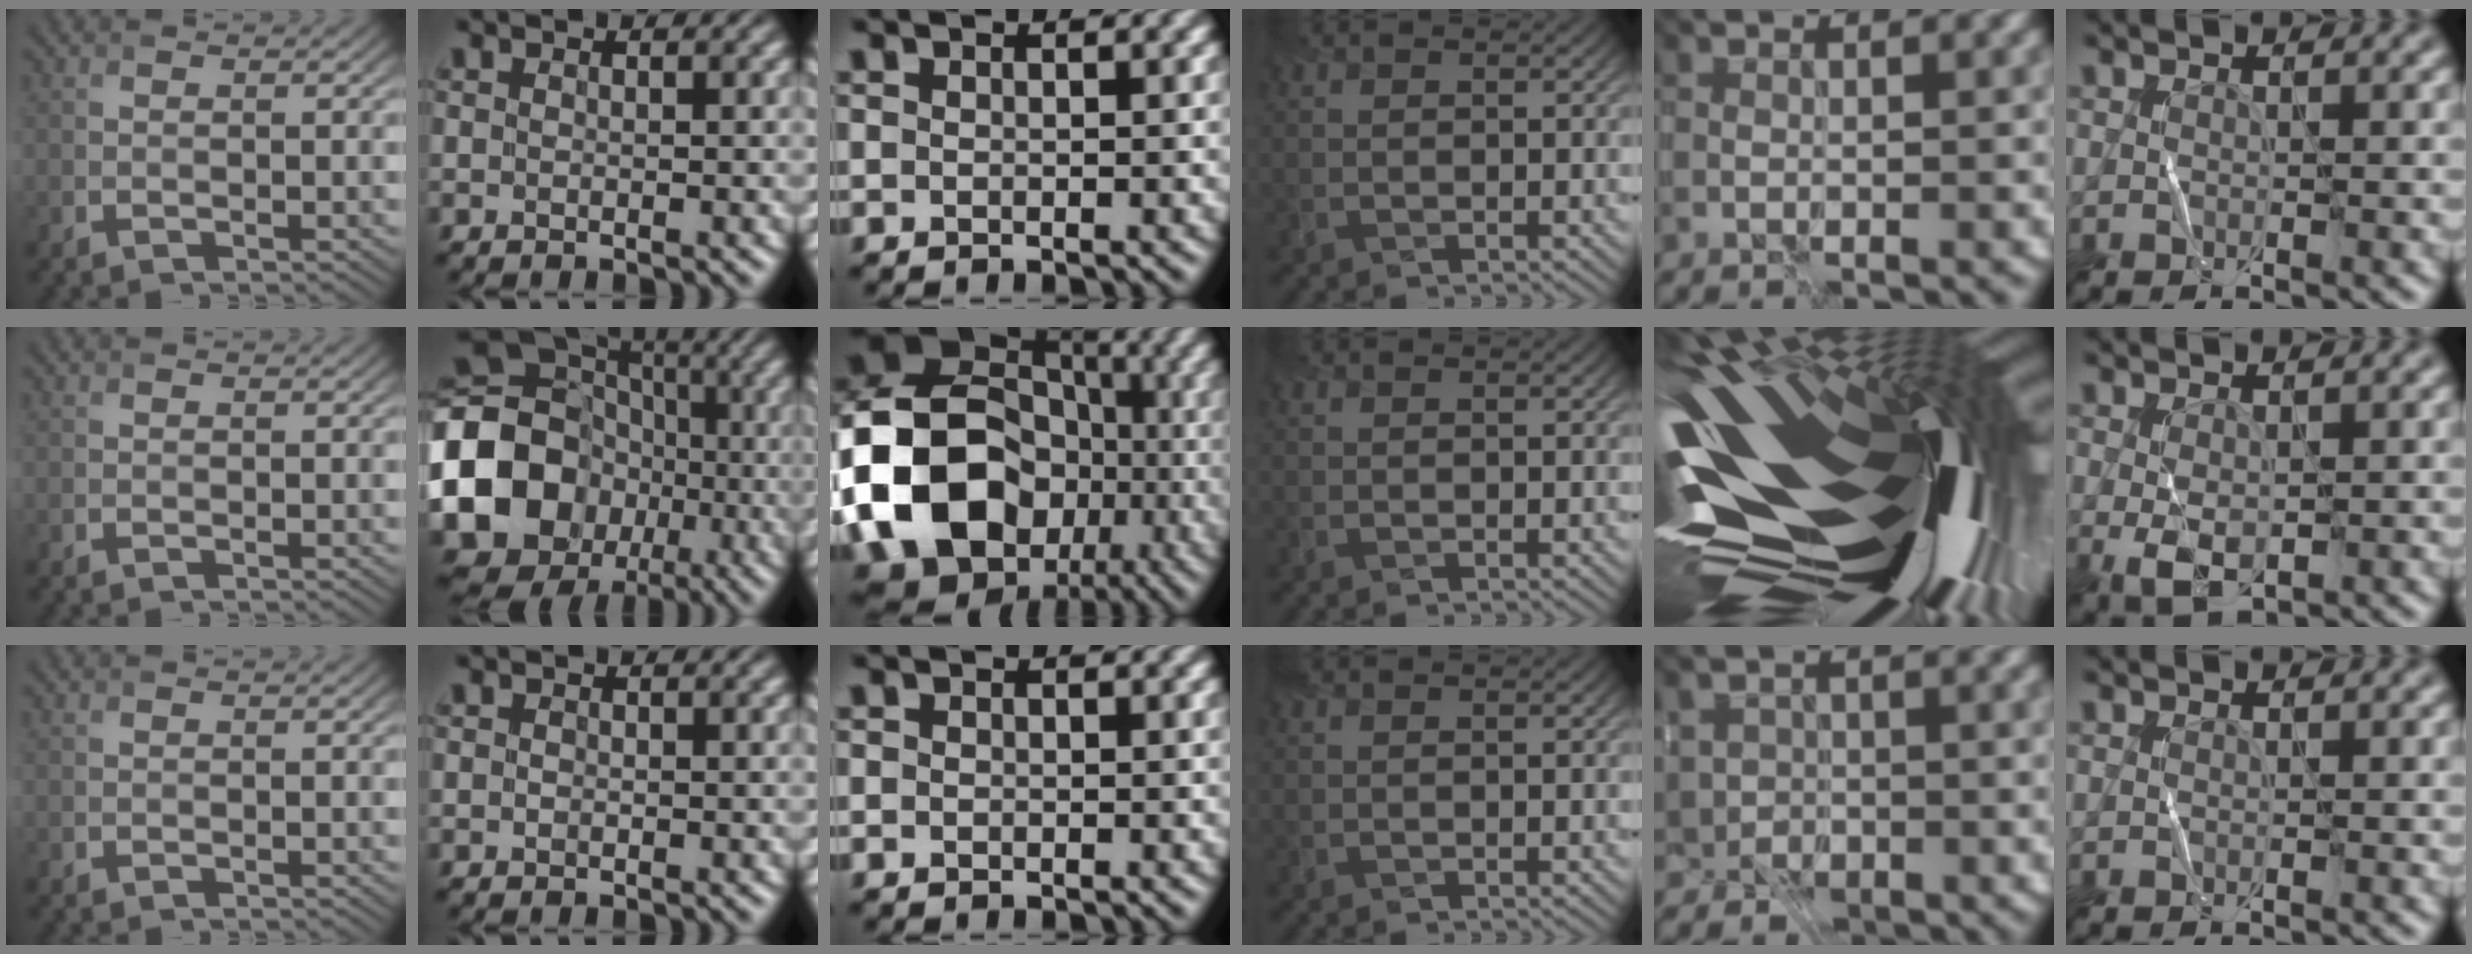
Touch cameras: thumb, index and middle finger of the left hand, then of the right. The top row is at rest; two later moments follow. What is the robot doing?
{"motion": "fold", "object": "coffee filter"}